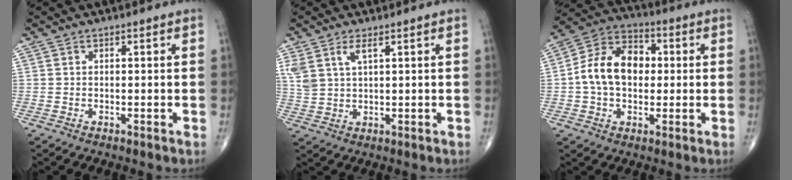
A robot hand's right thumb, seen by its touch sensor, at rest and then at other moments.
{"total": 4.8, "force": [2.6, 1.8, 3.6], "torque": [-0.084, -0.006, 0.060]}
{"total": 13.3, "force": [0.5, 9.3, 9.5], "torque": [-0.152, 0.029, -0.001]}